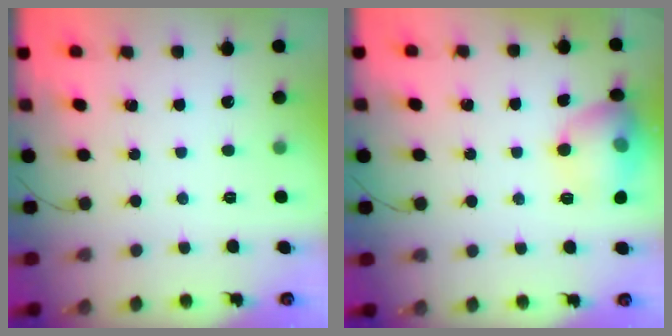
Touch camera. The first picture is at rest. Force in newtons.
{"total": 12.8, "press": 12.8, "slide": 1.4}